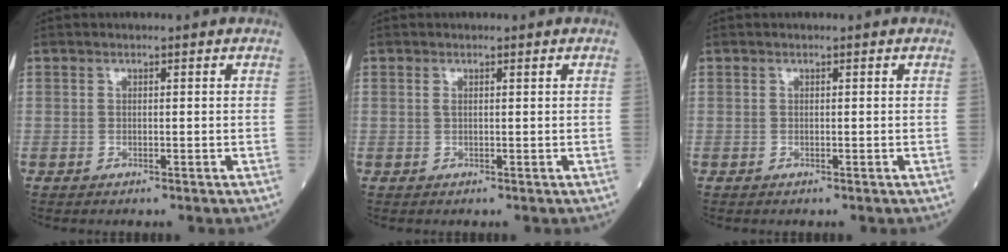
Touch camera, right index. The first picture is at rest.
{"total": 0.6, "force": [0.3, 0.1, 0.5], "torque": [-0.016, 0.003, 0.007]}
{"total": 0.0}